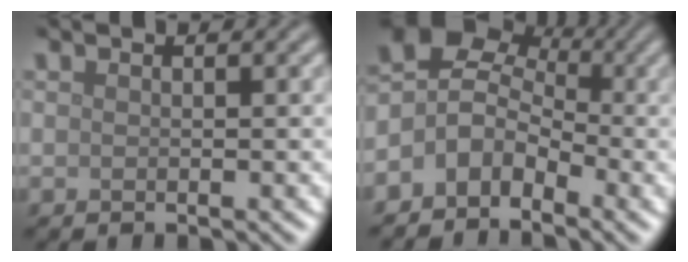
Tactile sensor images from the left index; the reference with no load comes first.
{"total": 5.0, "force": [-2.2, 3.7, 2.5], "torque": [-0.039, 0.006, -0.058]}